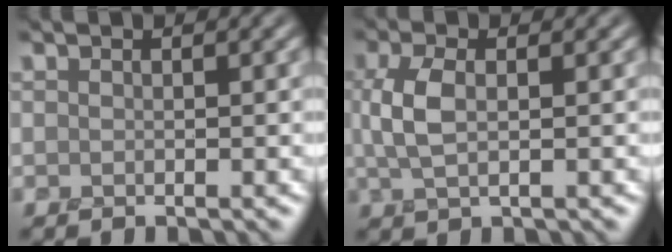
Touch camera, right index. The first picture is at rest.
{"total": 2.5, "force": [0.3, 1.0, 2.3], "torque": [-0.058, 0.000, 0.007]}